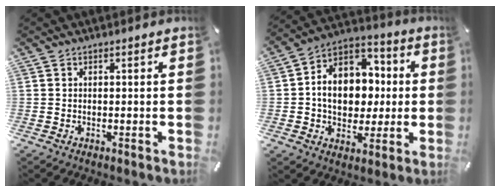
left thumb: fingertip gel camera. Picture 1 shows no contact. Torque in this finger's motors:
{"motor_torque": [2.08, 2.87, 0.84, 0.35, 0.20]}